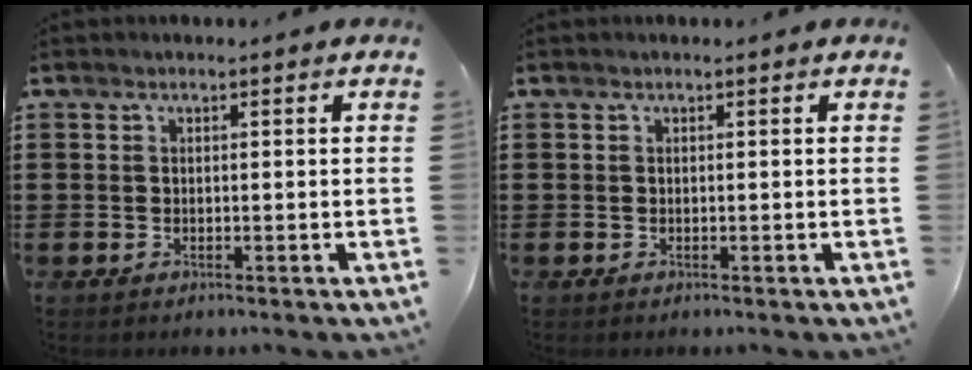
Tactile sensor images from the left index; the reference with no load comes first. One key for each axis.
{"total": 0.0}